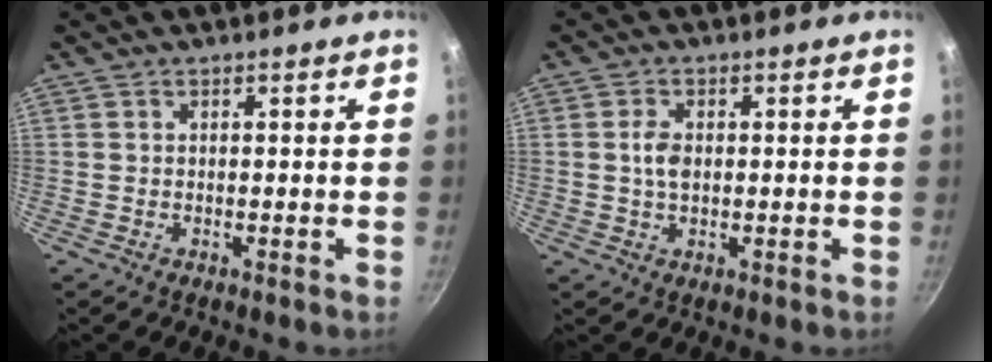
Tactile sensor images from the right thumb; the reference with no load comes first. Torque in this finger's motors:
{"motor_torque": [0.38, 0.12, 0.73, 0.26, 0.19]}